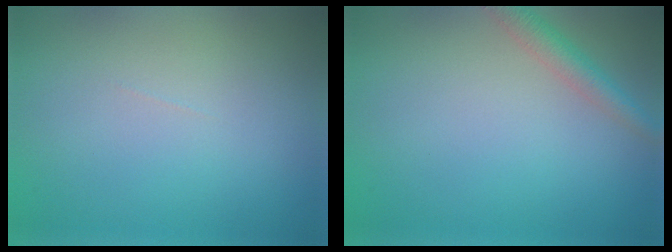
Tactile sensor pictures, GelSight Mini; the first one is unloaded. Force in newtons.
{"total": 2.4, "press": 2.4, "slide": 0.1}